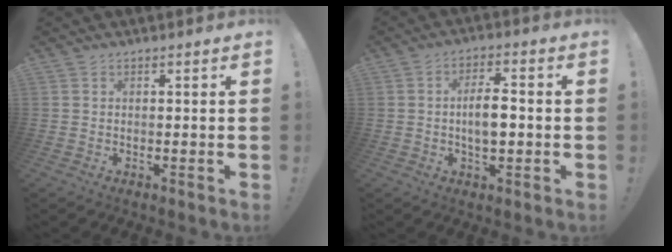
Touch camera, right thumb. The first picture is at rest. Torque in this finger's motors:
{"motor_torque": [0.05, 0.31, 0.54, 0.19, 0.05]}